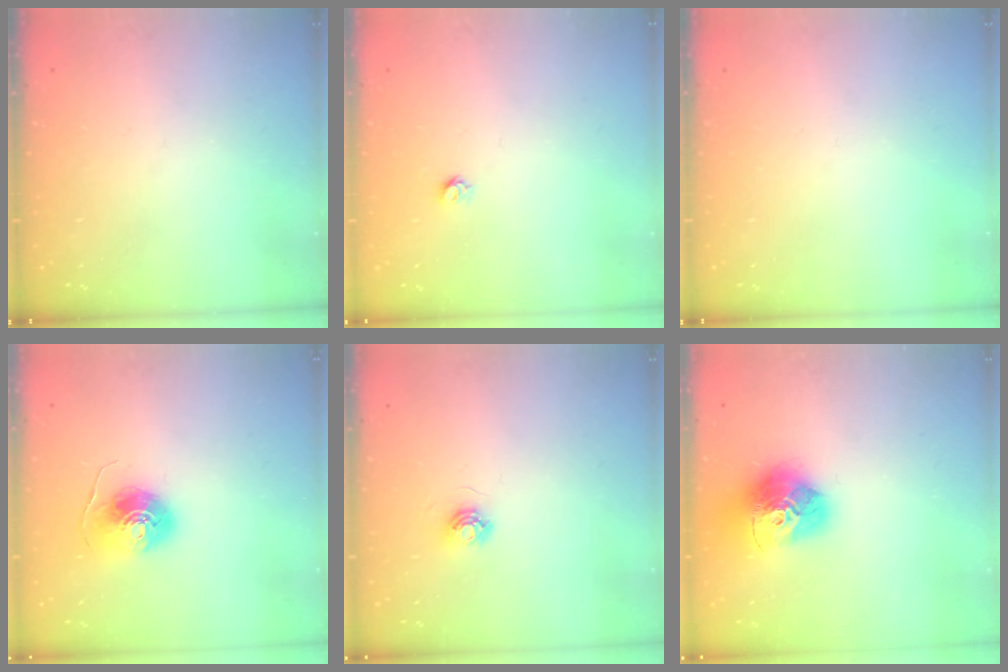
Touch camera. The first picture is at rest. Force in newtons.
{"total": 3.5, "press": 3.4, "slide": 0.4}
{"total": 0.0}
{"total": 8.7, "press": 8.7, "slide": 0.5}
{"total": 5.0, "press": 4.9, "slide": 0.4}
{"total": 17.6, "press": 17.5, "slide": 1.9}